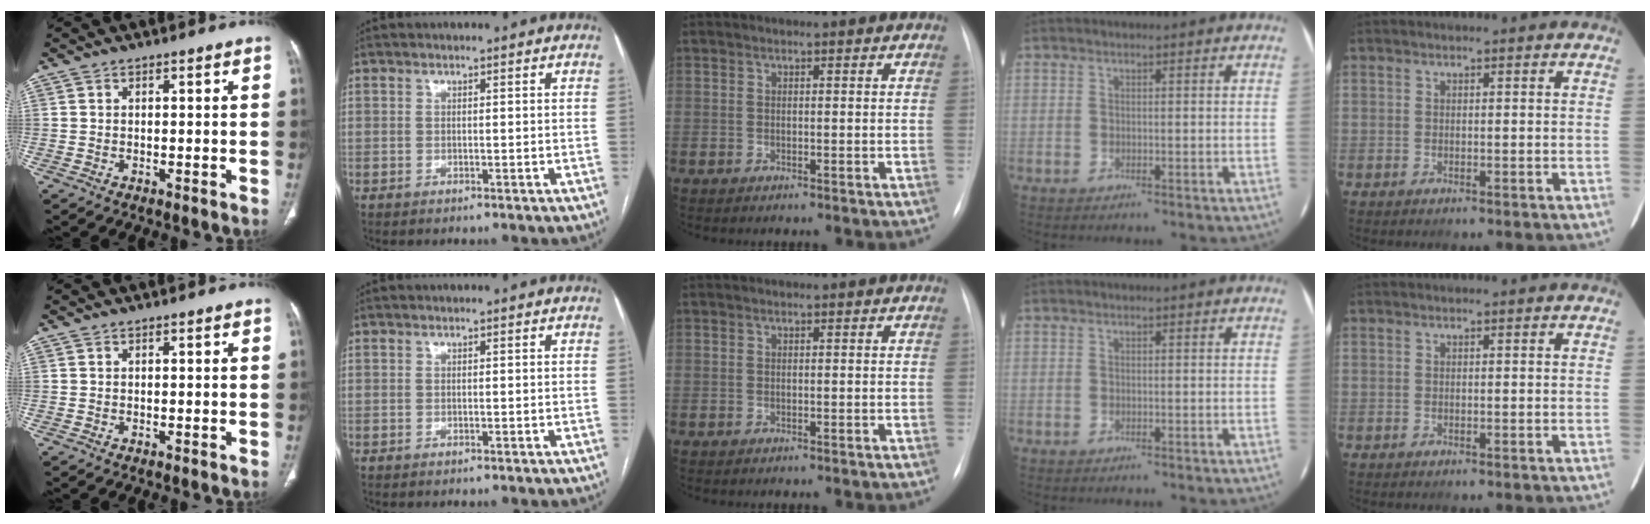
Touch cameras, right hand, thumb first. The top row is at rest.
{}